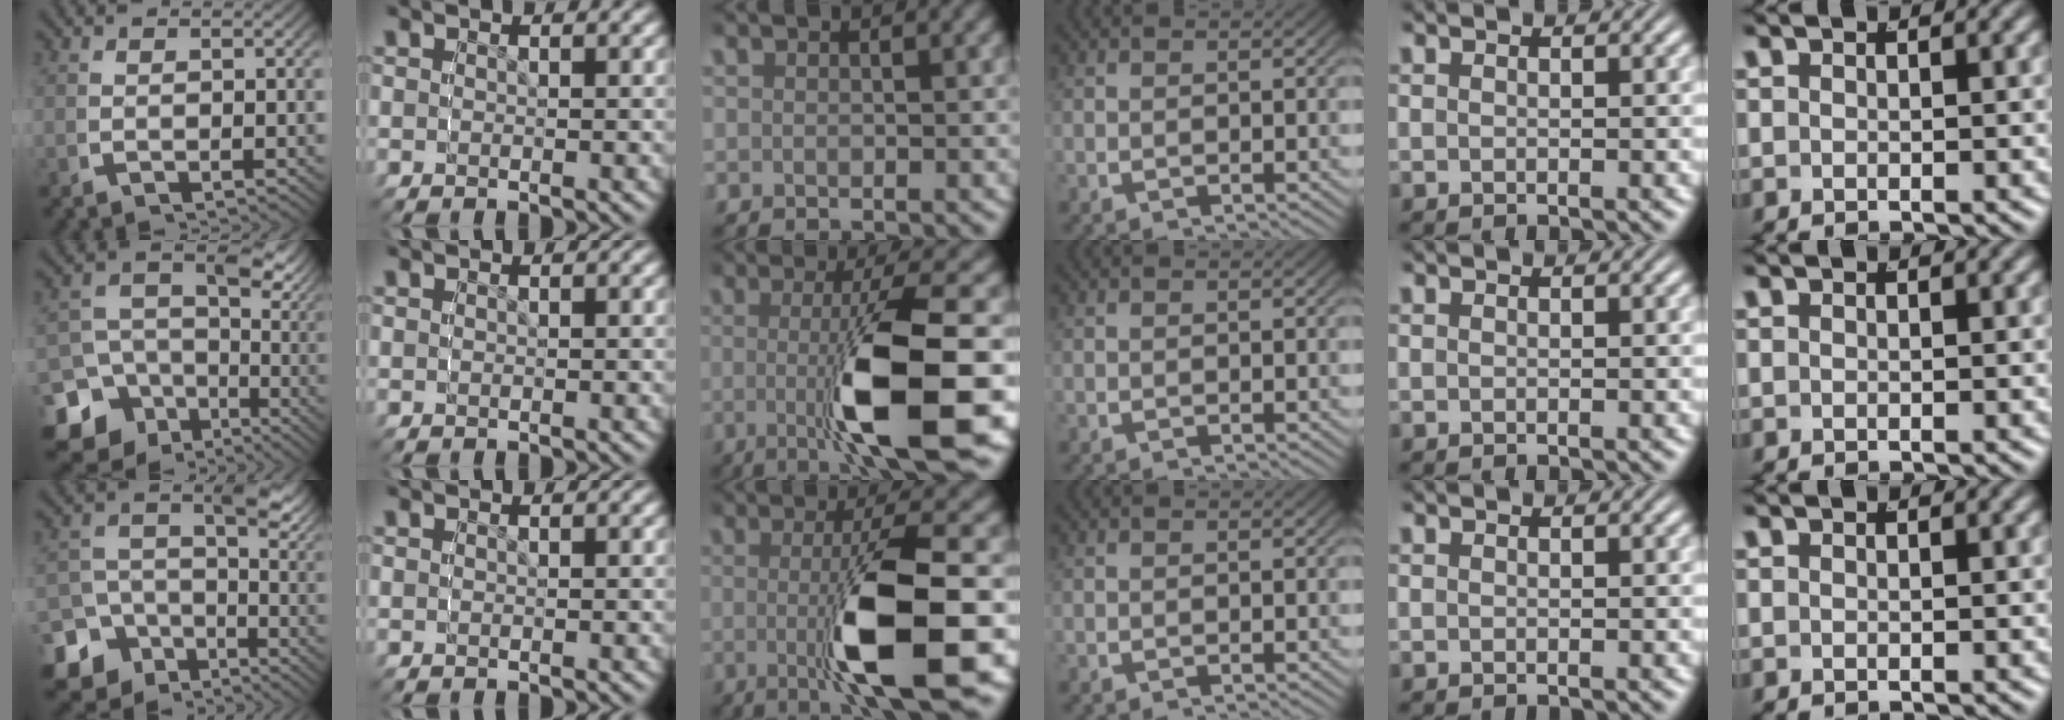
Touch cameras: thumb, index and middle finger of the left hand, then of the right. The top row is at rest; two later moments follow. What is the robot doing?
{"motion": "grasp_and_lifting", "object": "cloth"}